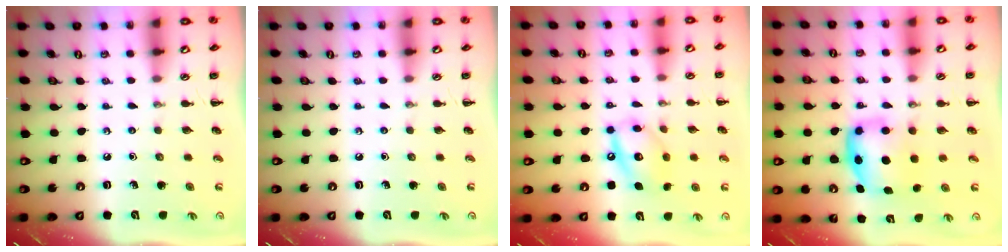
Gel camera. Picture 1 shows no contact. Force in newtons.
{"total": 0.0}
{"total": 12.8, "press": 12.6, "slide": 2.3}
{"total": 6.2, "press": 6.2, "slide": 0.8}